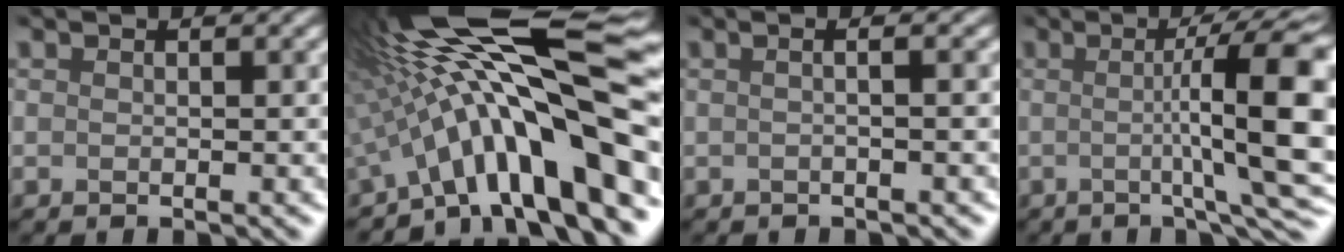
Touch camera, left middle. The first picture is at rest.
{"total": 16.5, "force": [-0.7, 4.6, 15.9], "torque": [-0.245, 0.027, -0.013]}
{"total": 1.9, "force": [0.3, 0.8, 1.7], "torque": [-0.008, 0.006, -0.018]}
{"total": 10.5, "force": [0.0, 1.4, 10.5], "torque": [-0.125, 0.009, 0.010]}